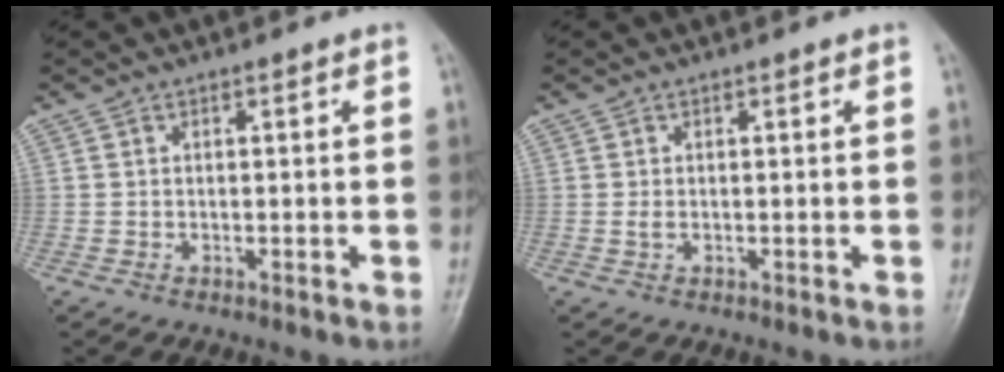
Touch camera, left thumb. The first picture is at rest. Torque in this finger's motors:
{"motor_torque": [-0.04, -0.16, 0.32, 0.08, 0.00]}